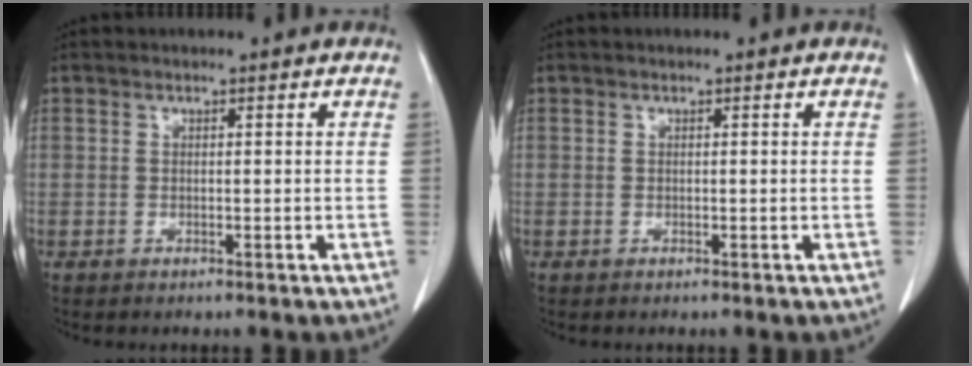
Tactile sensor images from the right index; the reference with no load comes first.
{"total": 0.0}